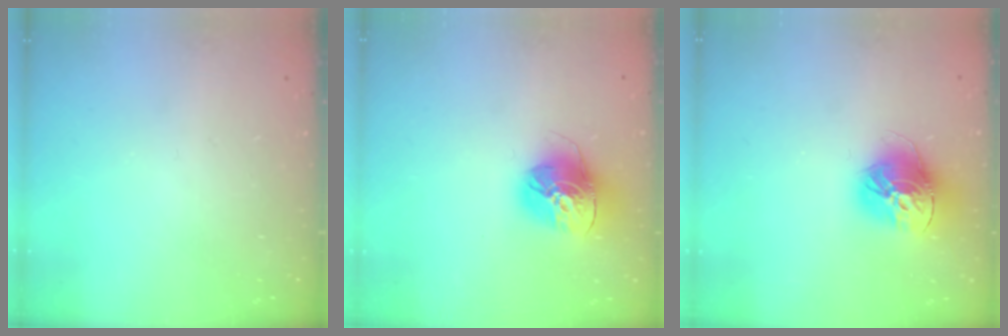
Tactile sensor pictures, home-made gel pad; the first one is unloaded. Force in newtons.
{"total": 16.4, "press": 16.3, "slide": 1.8}
{"total": 15.9, "press": 15.9, "slide": 1.5}